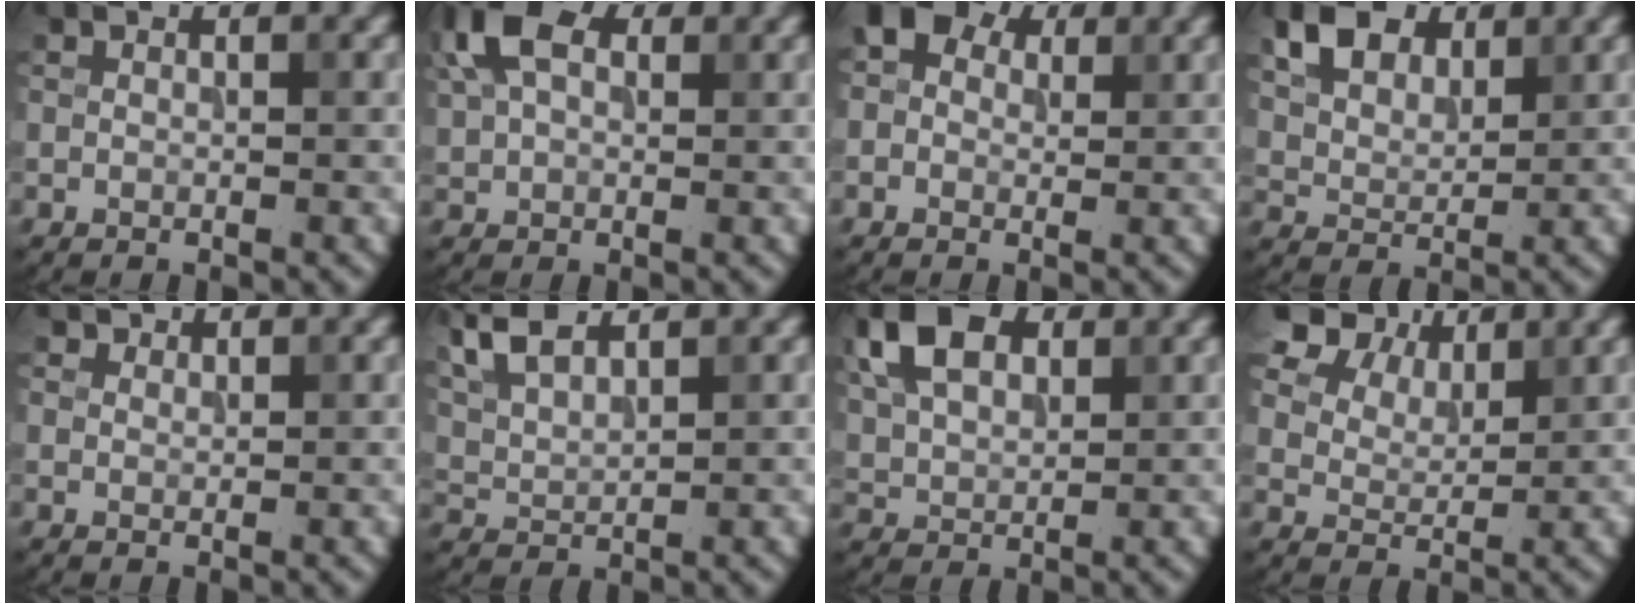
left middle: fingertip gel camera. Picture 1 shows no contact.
{"total": 6.7, "force": [2.7, 4.1, 4.5], "torque": [-0.116, 0.021, 0.043]}
{"total": 5.0, "force": [2.0, 3.7, 2.6], "torque": [-0.031, 0.013, -0.007]}
{"total": 5.2, "force": [2.9, 3.3, 2.8], "torque": [-0.062, 0.006, 0.054]}
{"total": 1.0, "force": [0.8, 0.6, 0.1], "torque": [-0.003, -0.005, 0.008]}
{"total": 6.0, "force": [4.1, 2.4, 3.7], "torque": [-0.092, 0.026, 0.068]}
{"total": 8.0, "force": [3.5, 4.8, 5.4], "torque": [-0.127, 0.022, 0.061]}
{"total": 7.4, "force": [5.2, 4.0, 3.3], "torque": [-0.075, 0.003, 0.100]}